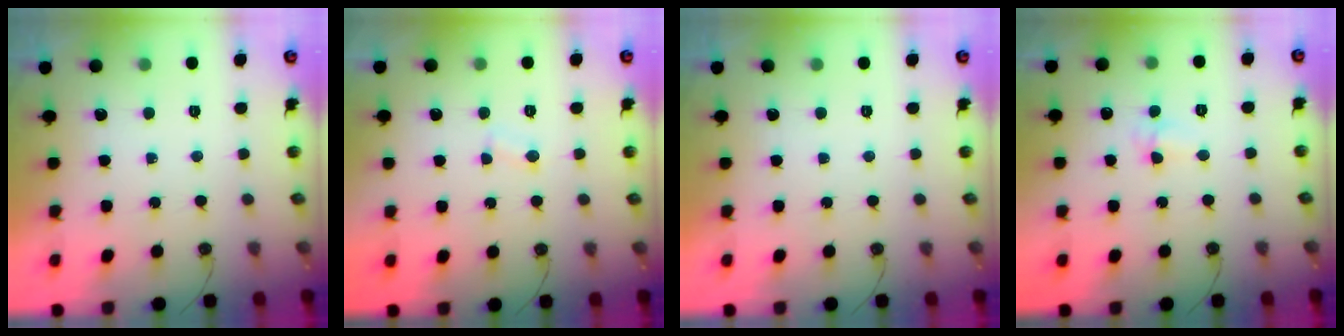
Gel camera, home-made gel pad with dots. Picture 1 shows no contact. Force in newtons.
{"total": 1.8, "press": 1.8, "slide": 0.2}
{"total": 0.0}
{"total": 4.0, "press": 3.9, "slide": 0.5}